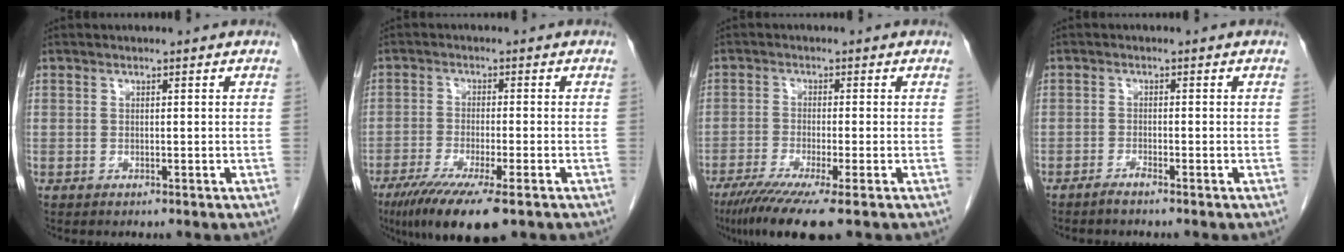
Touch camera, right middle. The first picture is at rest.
{"total": 11.2, "force": [-7.3, 1.4, 8.5], "torque": [-0.141, -0.027, -0.115]}
{"total": 9.2, "force": [-6.2, 0.0, 6.8], "torque": [-0.110, -0.025, -0.101]}
{"total": 1.5, "force": [-1.3, -0.2, 0.7], "torque": [-0.018, -0.001, -0.028]}